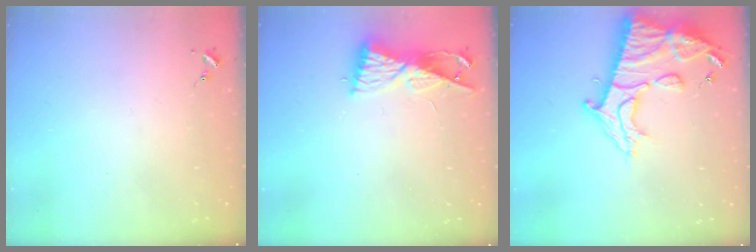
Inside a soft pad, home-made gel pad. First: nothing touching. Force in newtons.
{"total": 8.9, "press": 8.9, "slide": 0.4}
{"total": 20.1, "press": 20.0, "slide": 1.7}